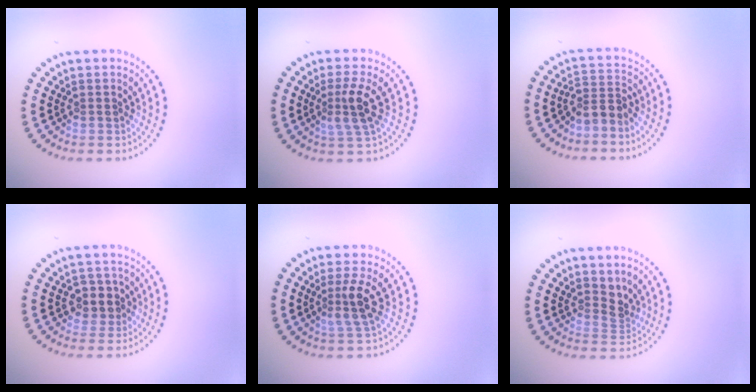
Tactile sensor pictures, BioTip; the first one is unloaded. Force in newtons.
{"total": 3.0, "press": 2.5, "slide": 1.6}
{"total": 2.5, "press": 1.8, "slide": 1.7}
{"total": 2.2, "press": 2.0, "slide": 1.0}
{"total": 2.9, "press": 2.4, "slide": 1.6}
{"total": 2.1, "press": 1.6, "slide": 1.5}